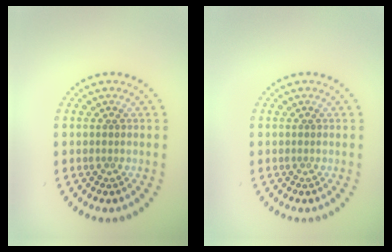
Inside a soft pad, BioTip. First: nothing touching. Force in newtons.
{"total": 0.0}